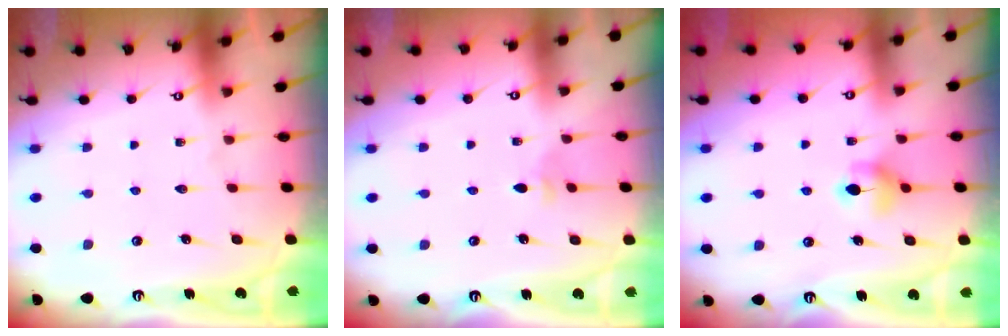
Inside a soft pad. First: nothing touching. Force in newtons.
{"total": 2.3, "press": 2.2, "slide": 0.8}
{"total": 5.8, "press": 5.7, "slide": 0.9}